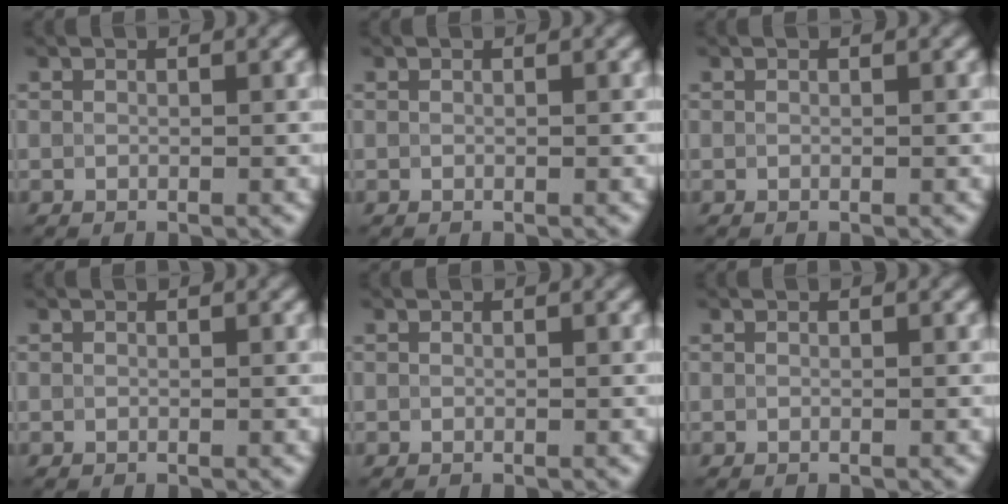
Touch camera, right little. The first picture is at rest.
{"total": 0.0}
{"total": 0.0}
{"total": 0.0}
{"total": 0.0}
{"total": 0.0}